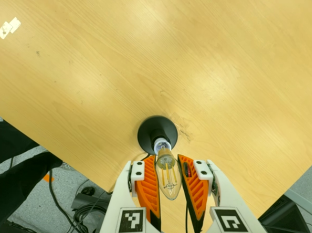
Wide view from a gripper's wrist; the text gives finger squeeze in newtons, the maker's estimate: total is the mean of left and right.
{"total": 17.9, "left": 18.7, "right": 17.1}